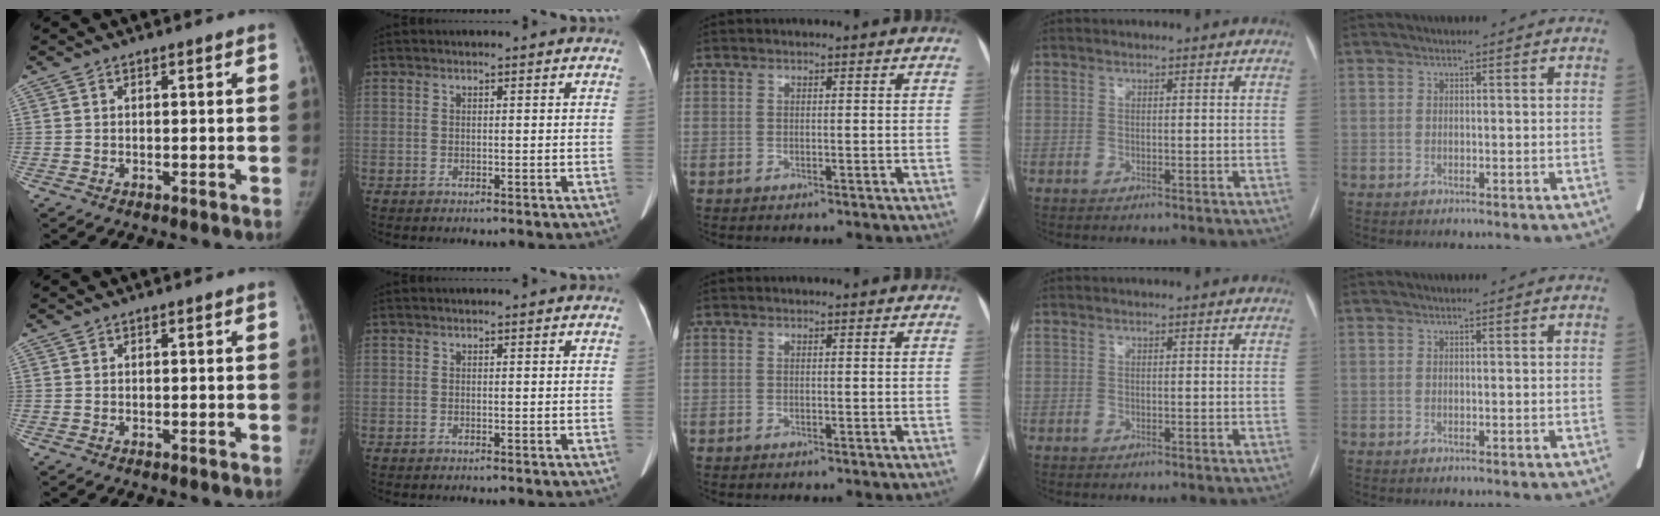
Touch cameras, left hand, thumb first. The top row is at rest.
{}